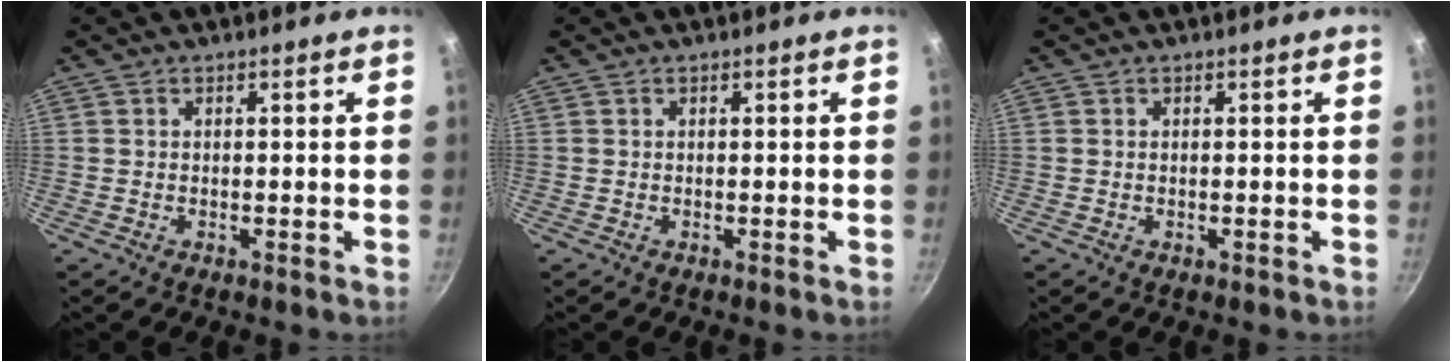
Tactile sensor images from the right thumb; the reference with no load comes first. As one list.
[{"total": 0.0}, {"total": 0.0}]